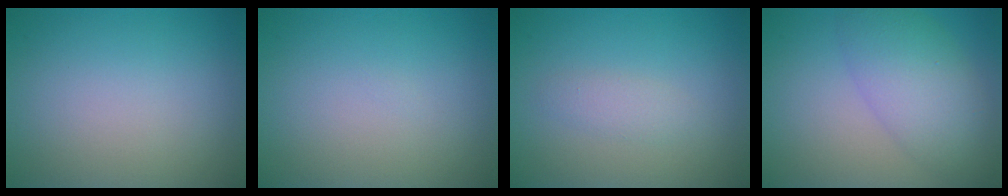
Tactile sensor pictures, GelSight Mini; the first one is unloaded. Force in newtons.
{"total": 0.0}
{"total": 1.3, "press": 1.3, "slide": 0.0}
{"total": 5.6, "press": 5.6, "slide": 0.2}